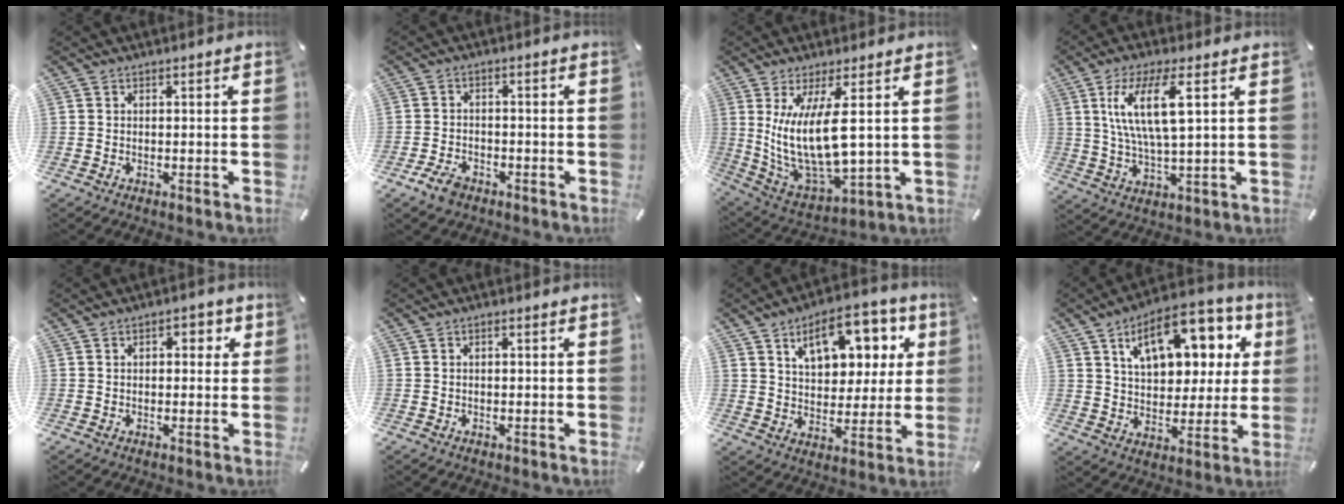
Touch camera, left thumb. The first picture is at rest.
{"total": 4.3, "force": [-2.9, 2.5, 2.0], "torque": [-0.051, 0.011, -0.058]}
{"total": 15.6, "force": [3.7, 5.9, 13.9], "torque": [-0.310, -0.025, 0.062]}
{"total": 12.5, "force": [4.2, 3.6, 11.2], "torque": [-0.233, -0.002, 0.067]}
{"total": 3.7, "force": [0.8, 2.2, 2.8], "torque": [-0.035, 0.002, 0.003]}
{"total": 1.2, "force": [0.1, 0.7, 1.0], "torque": [-0.020, 0.004, 0.000]}
{"total": 15.2, "force": [7.7, 9.0, 9.5], "torque": [-0.139, -0.024, 0.131]}
{"total": 17.8, "force": [8.5, 10.0, 12.1], "torque": [-0.192, -0.023, 0.144]}